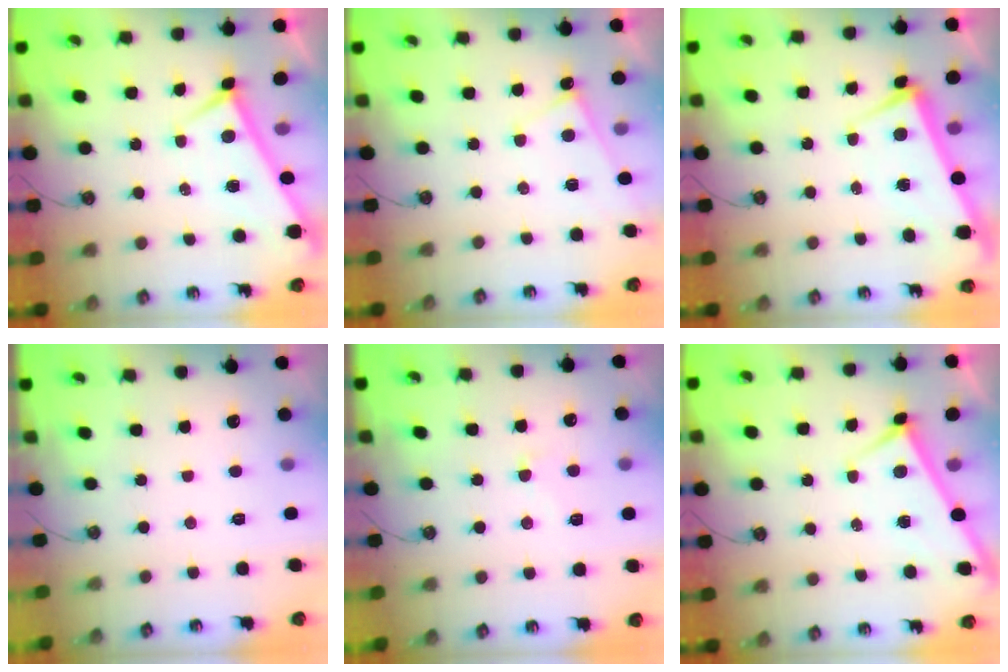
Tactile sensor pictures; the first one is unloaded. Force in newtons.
{"total": 3.9, "press": 3.9, "slide": 0.3}
{"total": 0.8, "press": 0.6, "slide": 0.6}
{"total": 0.0}
{"total": 2.8, "press": 2.6, "slide": 1.2}
{"total": 2.9, "press": 2.9, "slide": 0.3}